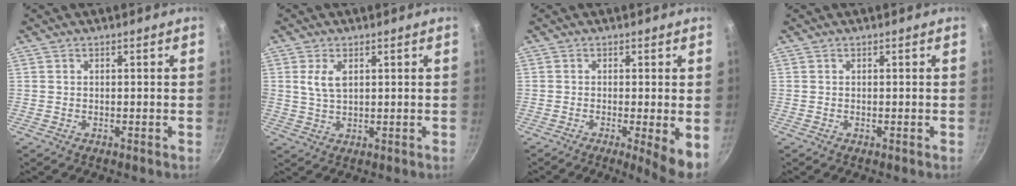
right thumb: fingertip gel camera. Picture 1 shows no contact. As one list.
[{"total": 4.4, "force": [1.4, 2.5, 3.4], "torque": [-0.060, -0.005, 0.028]}, {"total": 6.0, "force": [-1.3, 0.8, 5.9], "torque": [-0.080, -0.011, -0.018]}, {"total": 0.0}]